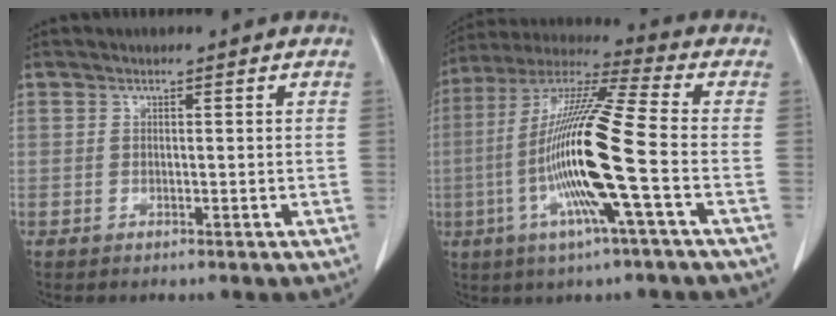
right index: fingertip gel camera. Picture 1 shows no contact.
{"total": 17.0, "force": [-3.9, -0.4, 16.6], "torque": [-0.332, -0.007, -0.087]}